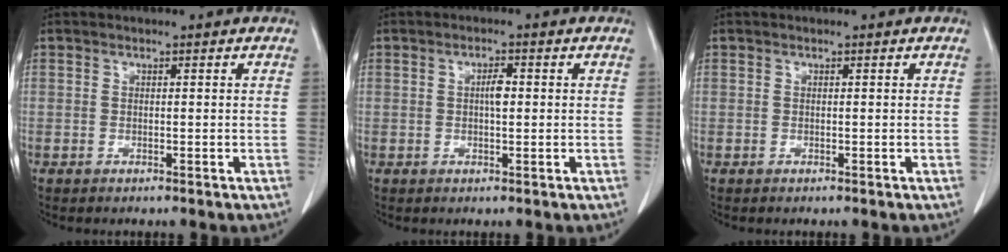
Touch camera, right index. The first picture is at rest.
{"total": 2.2, "force": [0.2, 0.6, 2.1], "torque": [-0.037, 0.003, 0.004]}
{"total": 0.0}